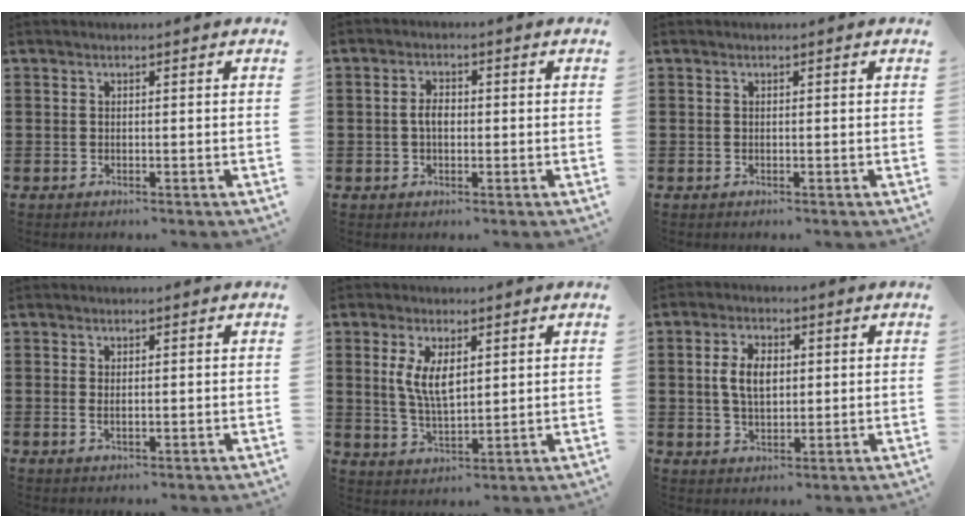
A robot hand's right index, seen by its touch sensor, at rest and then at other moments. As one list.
[{"total": 2.6, "force": [-0.2, 1.4, 2.2], "torque": [-0.050, 0.001, -0.006]}, {"total": 0.0}, {"total": 1.3, "force": [0.2, 0.5, 1.2], "torque": [-0.024, 0.004, 0.002]}, {"total": 6.0, "force": [1.7, 2.6, 5.2], "torque": [-0.107, 0.005, 0.029]}, {"total": 5.6, "force": [0.6, 3.2, 4.5], "torque": [-0.100, 0.004, 0.003]}]